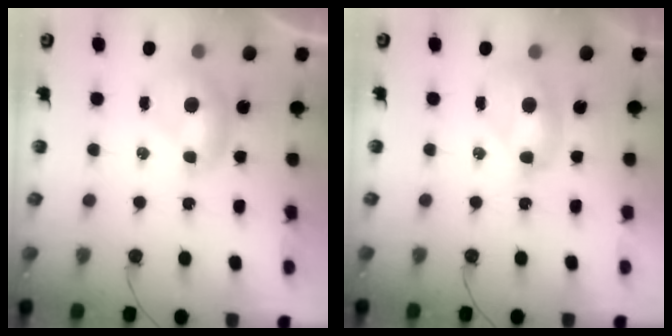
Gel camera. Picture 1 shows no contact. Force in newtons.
{"total": 2.7, "press": 2.7, "slide": 0.1}